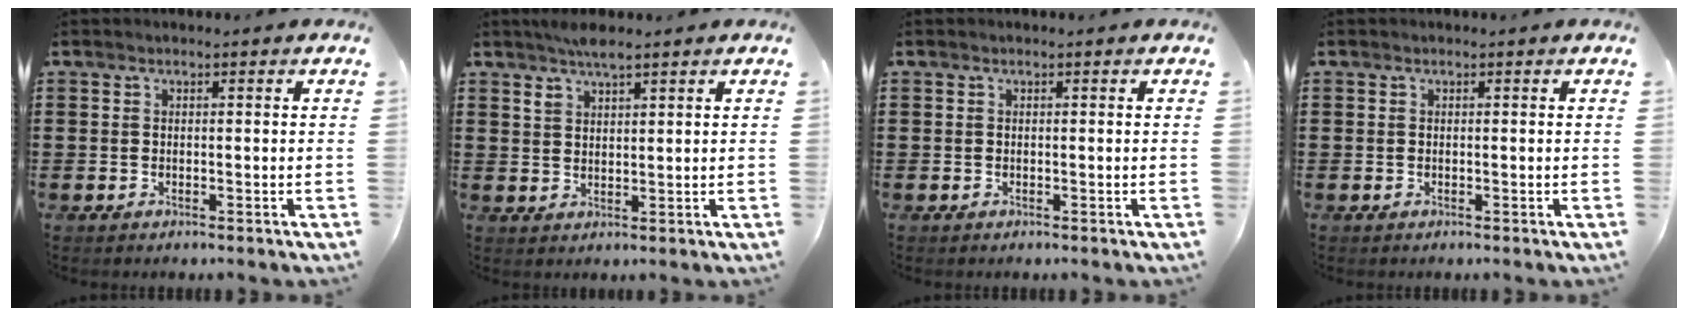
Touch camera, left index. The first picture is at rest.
{"total": 3.2, "force": [2.7, 0.9, 1.6], "torque": [-0.035, 0.003, 0.049]}
{"total": 0.0}
{"total": 0.0}